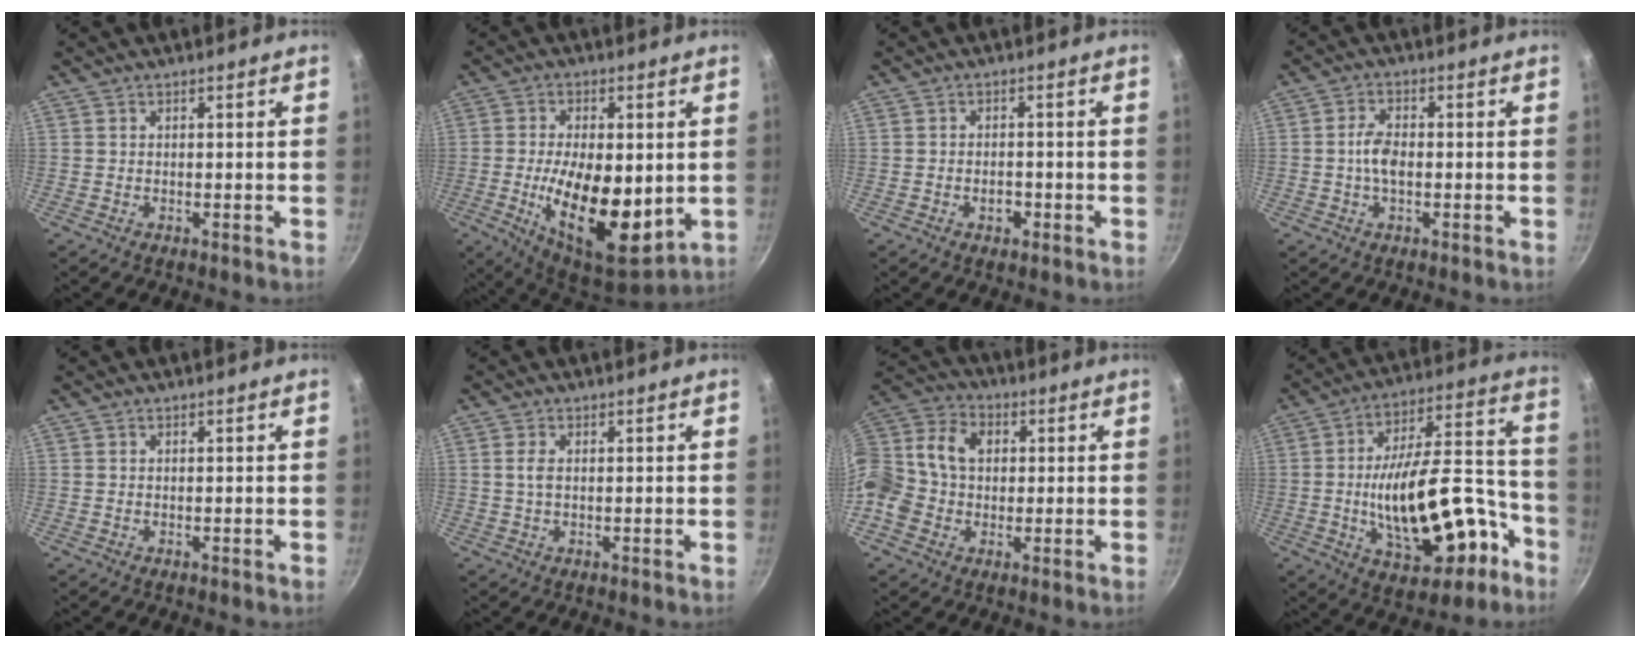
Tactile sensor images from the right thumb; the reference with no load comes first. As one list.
[{"total": 18.7, "force": [-1.8, 9.0, 16.3], "torque": [-0.256, -0.016, -0.022]}, {"total": 2.7, "force": [-1.1, 1.8, 1.6], "torque": [-0.016, 0.012, -0.016]}, {"total": 4.4, "force": [-0.5, 2.3, 3.7], "torque": [-0.072, 0.012, -0.014]}, {"total": 0.0}, {"total": 2.0, "force": [0.3, 1.0, 1.7], "torque": [-0.037, 0.000, 0.006]}, {"total": 16.6, "force": [0.1, 13.7, 9.4], "torque": [-0.180, 0.044, -0.015]}, {"total": 23.7, "force": [-7.3, 11.4, 19.4], "torque": [-0.278, 0.068, -0.092]}]